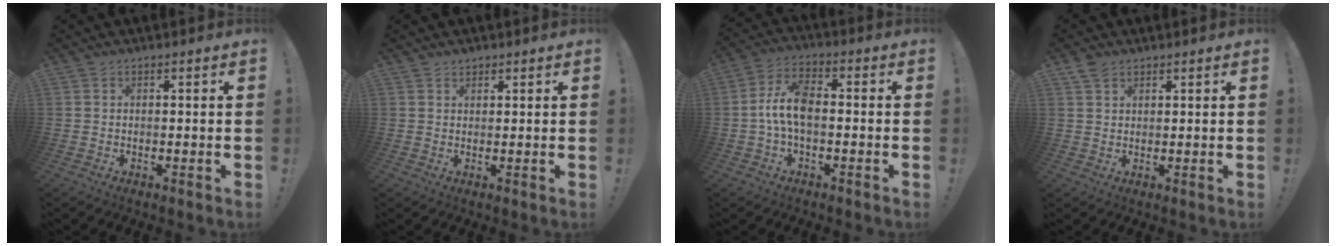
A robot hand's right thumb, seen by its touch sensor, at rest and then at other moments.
{"total": 1.1, "force": [0.9, 0.6, 0.2], "torque": [-0.001, -0.002, 0.017]}
{"total": 10.1, "force": [-1.3, 5.5, 8.5], "torque": [-0.180, 0.012, -0.021]}
{"total": 3.0, "force": [2.1, 1.8, 1.2], "torque": [-0.017, -0.008, 0.039]}